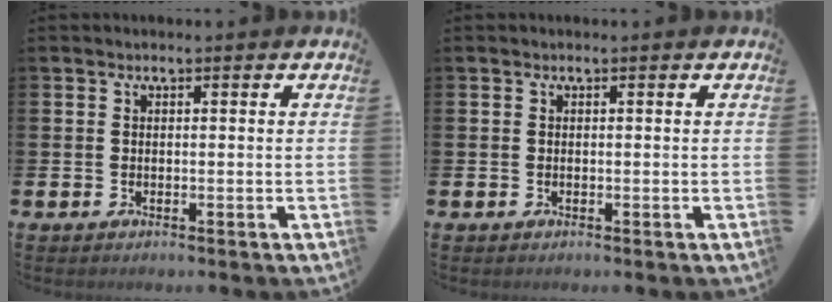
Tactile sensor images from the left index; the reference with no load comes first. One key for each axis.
{"total": 0.0}